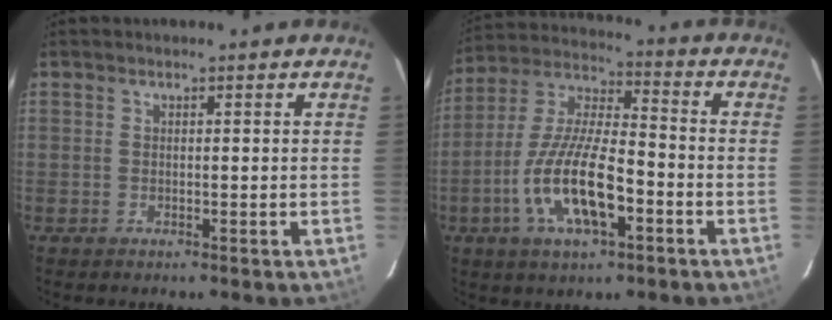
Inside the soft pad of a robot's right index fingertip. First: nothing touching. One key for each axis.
{"total": 15.5, "fx": -5.8, "fy": 5.1, "fz": 13.5, "tx": -0.282, "ty": -0.008, "tz": -0.109}